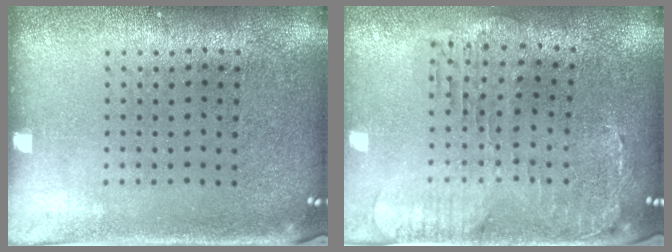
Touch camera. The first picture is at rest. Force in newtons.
{"total": 0.7, "press": 0.6, "slide": 0.2}